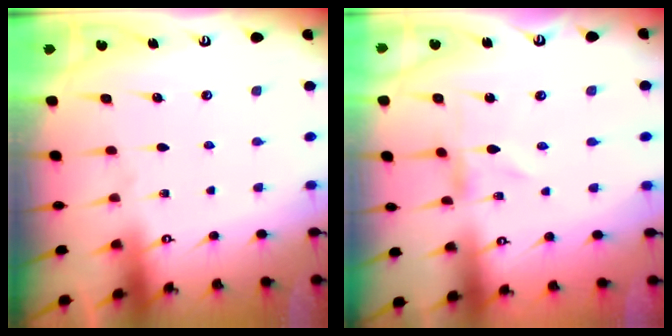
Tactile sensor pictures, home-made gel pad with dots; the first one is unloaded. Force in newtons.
{"total": 0.0}